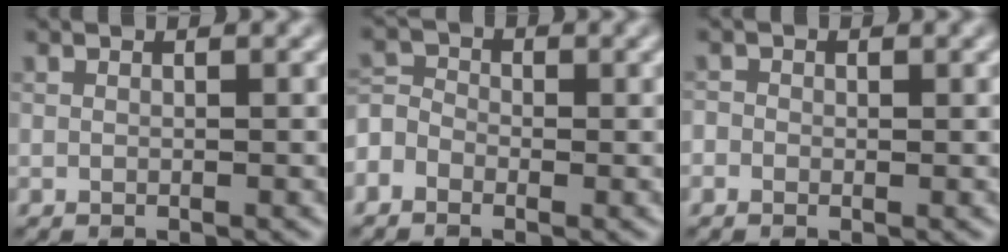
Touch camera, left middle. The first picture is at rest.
{"total": 2.5, "force": [-1.4, 1.8, 0.9], "torque": [-0.026, 0.005, -0.028]}
{"total": 0.5, "force": [-0.3, 0.3, -0.2], "torque": [-0.004, -0.006, -0.004]}